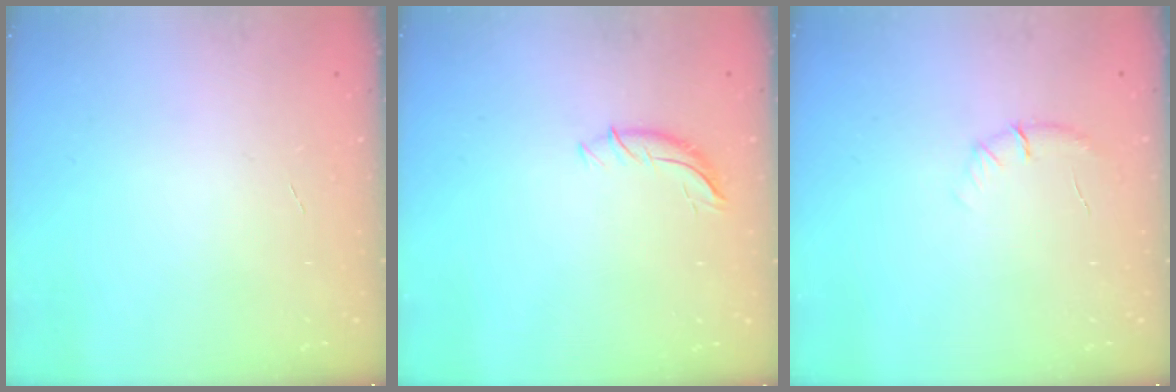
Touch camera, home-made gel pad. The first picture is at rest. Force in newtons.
{"total": 6.2, "press": 6.2, "slide": 0.6}
{"total": 5.4, "press": 5.1, "slide": 1.6}